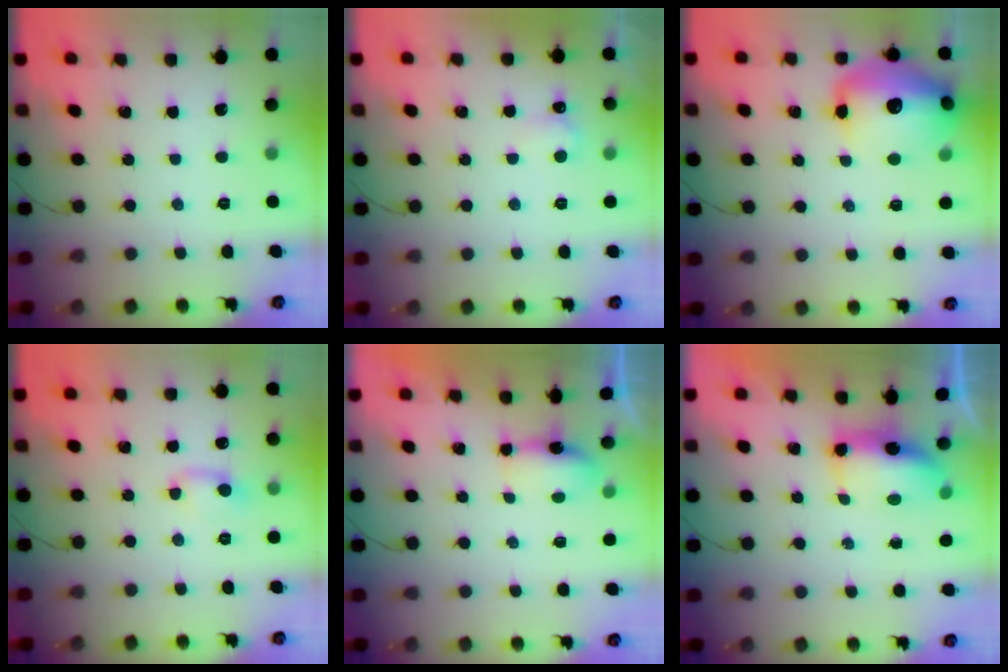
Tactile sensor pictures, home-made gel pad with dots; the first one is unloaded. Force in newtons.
{"total": 3.7, "press": 3.5, "slide": 1.1}
{"total": 17.8, "press": 17.5, "slide": 3.4}
{"total": 4.3, "press": 4.2, "slide": 0.9}
{"total": 6.0, "press": 5.1, "slide": 3.2}
{"total": 6.7, "press": 6.6, "slide": 1.1}